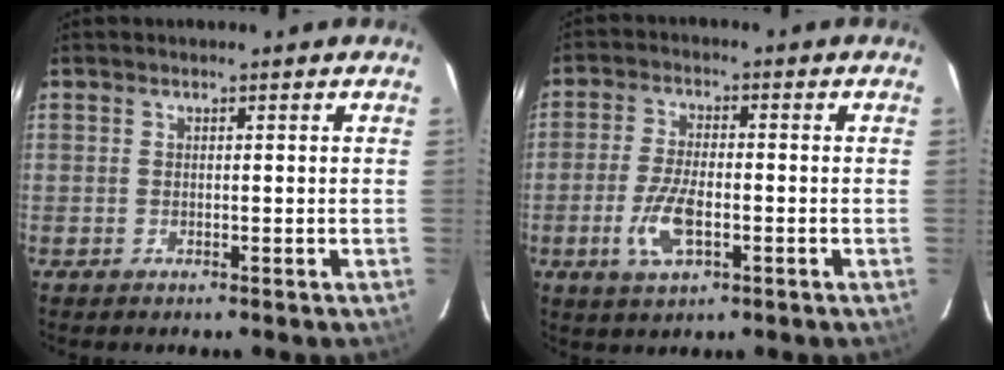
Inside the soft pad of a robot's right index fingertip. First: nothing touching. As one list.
[{"total": 7.9, "force": [-2.5, 3.2, 6.7], "torque": [-0.145, -0.005, -0.048]}]